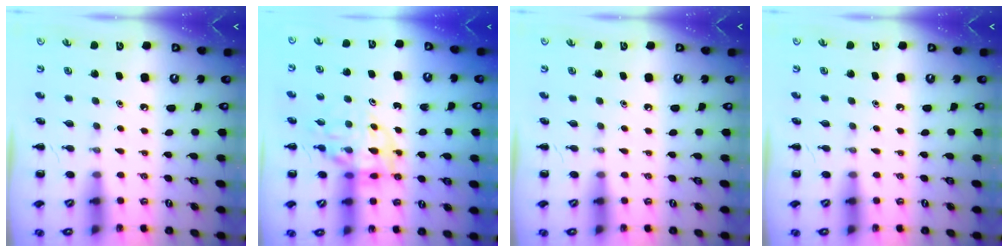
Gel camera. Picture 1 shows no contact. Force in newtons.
{"total": 11.9, "press": 11.5, "slide": 3.1}
{"total": 0.0}
{"total": 0.0}